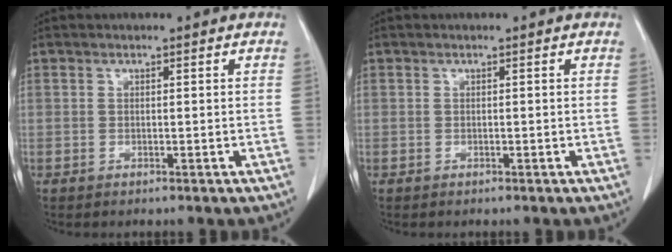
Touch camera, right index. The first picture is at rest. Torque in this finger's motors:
{"motor_torque": [0.00, 0.00, 0.00, 0.00]}